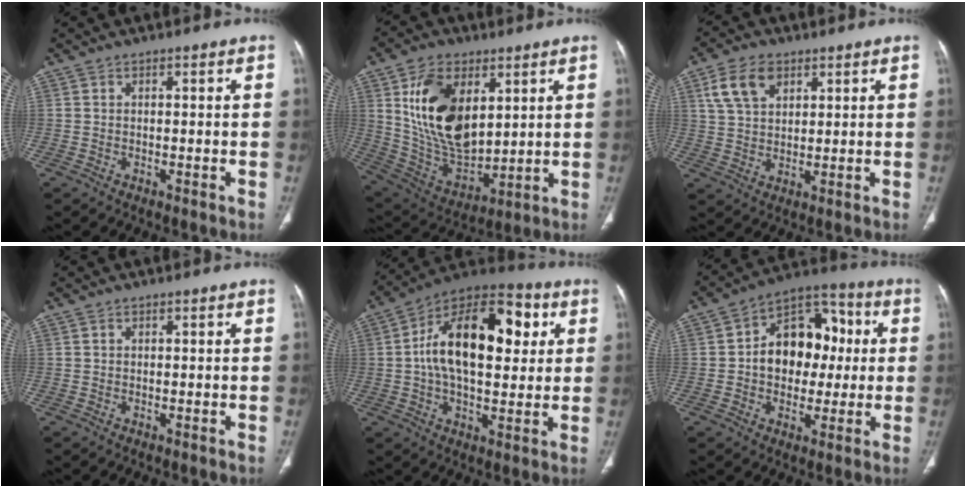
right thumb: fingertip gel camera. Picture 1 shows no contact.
{"total": 19.3, "force": [6.0, 11.4, 14.3], "torque": [-0.232, -0.030, 0.128]}
{"total": 8.4, "force": [4.0, 5.3, 5.1], "torque": [-0.085, -0.006, 0.080]}
{"total": 0.0}
{"total": 21.7, "force": [3.9, 11.9, 17.8], "torque": [-0.261, 0.019, 0.050]}
{"total": 15.6, "force": [1.0, 11.3, 10.7], "torque": [-0.105, 0.029, 0.008]}